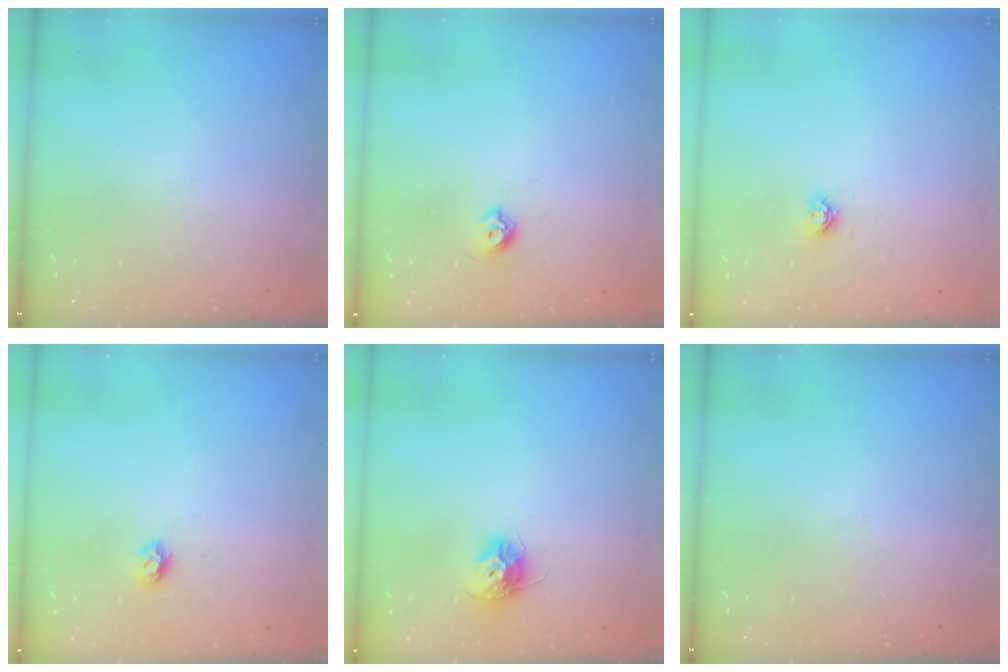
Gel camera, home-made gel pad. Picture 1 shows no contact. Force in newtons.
{"total": 5.5, "press": 5.3, "slide": 1.2}
{"total": 4.0, "press": 4.0, "slide": 0.5}
{"total": 6.0, "press": 5.9, "slide": 0.7}
{"total": 9.8, "press": 9.8, "slide": 0.3}
{"total": 0.0}